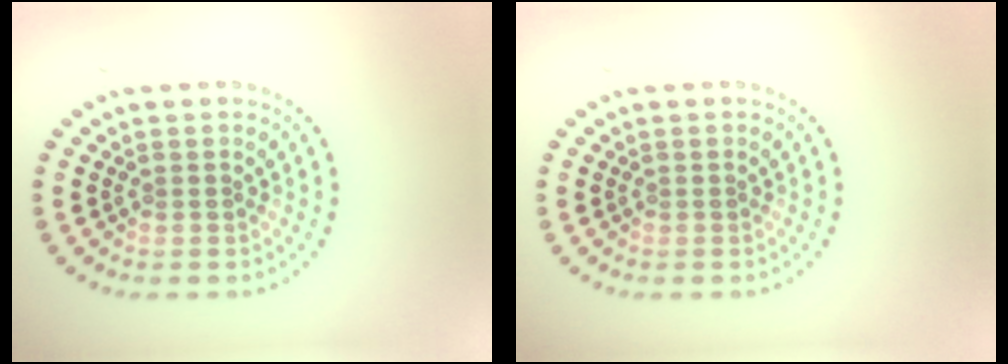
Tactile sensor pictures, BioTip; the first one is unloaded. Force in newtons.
{"total": 0.0}